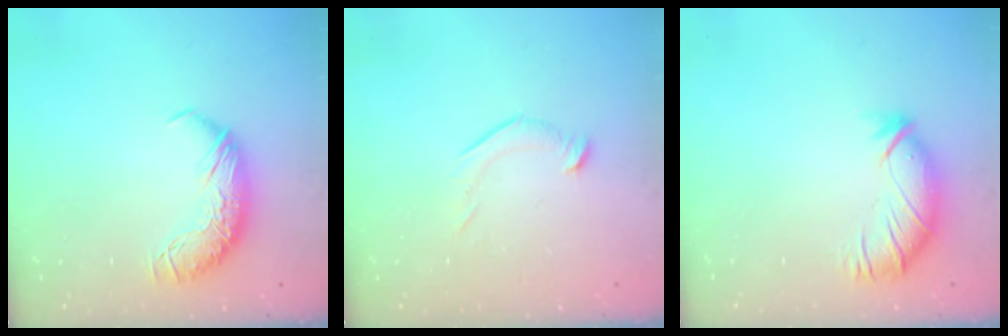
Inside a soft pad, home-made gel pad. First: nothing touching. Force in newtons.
{"total": 6.1, "press": 6.1, "slide": 1.0}
{"total": 2.9, "press": 2.3, "slide": 1.6}